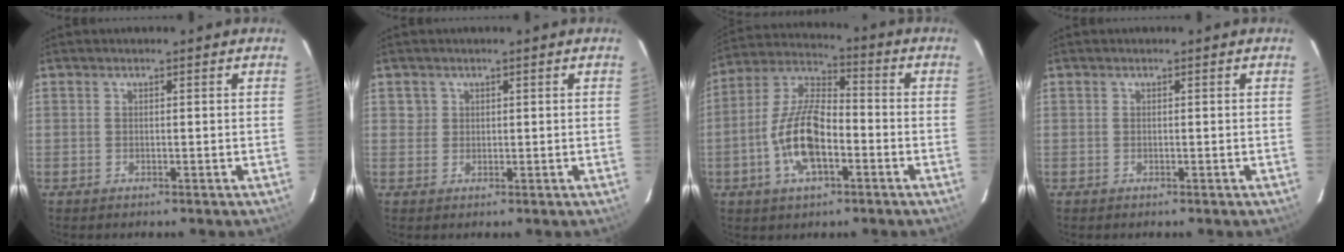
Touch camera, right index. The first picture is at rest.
{"total": 1.6, "force": [0.5, 1.5, 0.0], "torque": [0.008, 0.008, 0.008]}
{"total": 13.2, "force": [-4.3, 5.6, 11.2], "torque": [-0.236, 0.005, -0.082]}
{"total": 0.0}